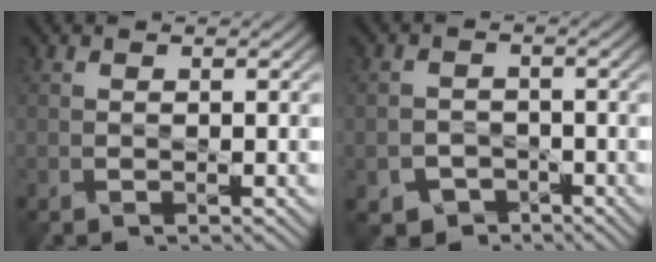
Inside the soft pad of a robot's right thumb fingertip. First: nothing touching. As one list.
[{"total": 3.7, "force": [-2.2, 2.8, 0.9], "torque": [-0.016, -0.003, -0.038]}]